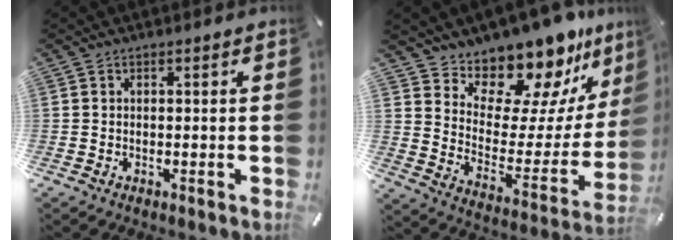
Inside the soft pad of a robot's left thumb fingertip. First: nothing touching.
{"total": 15.6, "force": [14.5, 5.2, 2.4], "torque": [-0.049, -0.150, 0.247]}